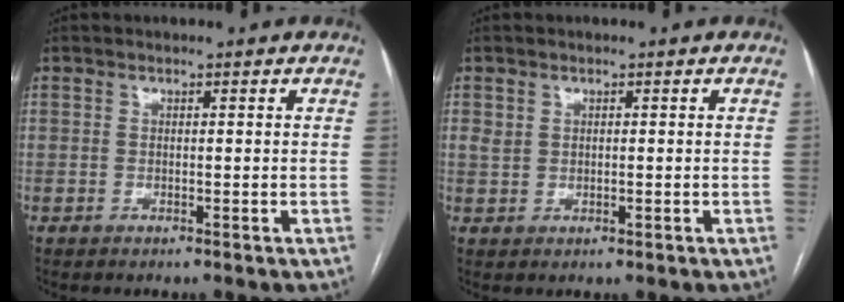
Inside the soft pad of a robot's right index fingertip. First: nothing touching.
{"total": 1.5, "force": [0.6, 1.2, 0.7], "torque": [-0.017, 0.004, 0.014]}